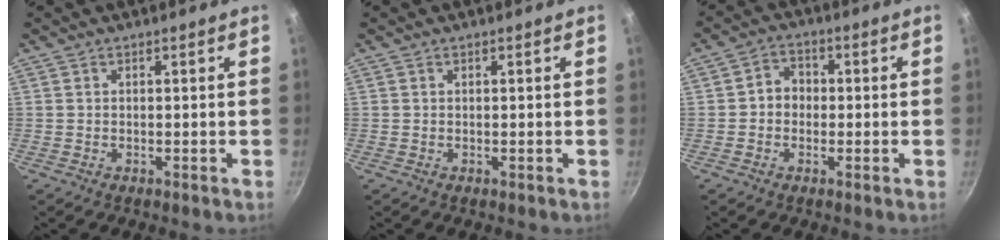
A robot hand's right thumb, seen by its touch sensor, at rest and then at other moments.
{"total": 0.0}
{"total": 4.4, "force": [-0.4, 3.8, 2.1], "torque": [-0.005, 0.013, -0.015]}